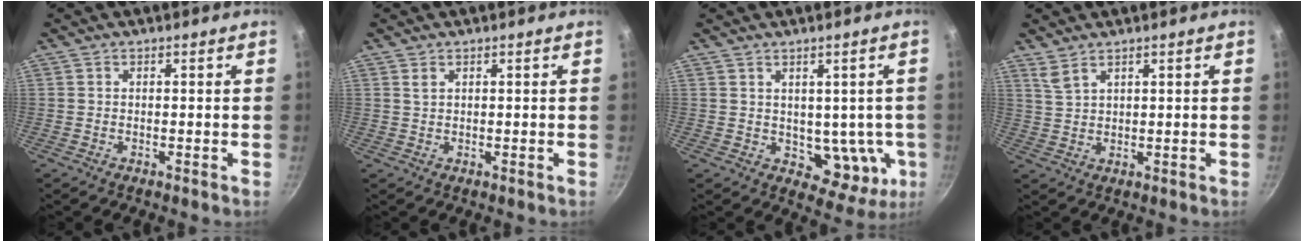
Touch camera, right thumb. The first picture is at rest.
{"total": 1.0, "force": [0.6, 0.5, 0.6], "torque": [-0.012, -0.002, 0.013]}
{"total": 9.4, "force": [0.1, 6.3, 6.9], "torque": [-0.055, -0.010, 0.015]}
{"total": 2.7, "force": [2.3, 0.8, 1.3], "torque": [-0.026, -0.013, 0.053]}